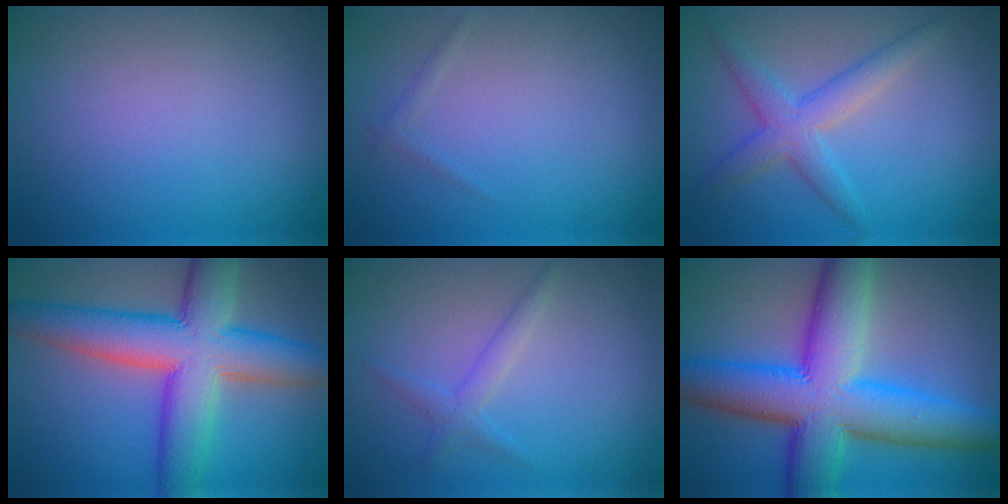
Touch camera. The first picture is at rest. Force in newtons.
{"total": 0.6, "press": 0.6, "slide": 0.0}
{"total": 3.6, "press": 3.6, "slide": 0.1}
{"total": 10.8, "press": 10.8, "slide": 0.6}
{"total": 1.7, "press": 1.7, "slide": 0.1}
{"total": 12.5, "press": 12.5, "slide": 0.2}